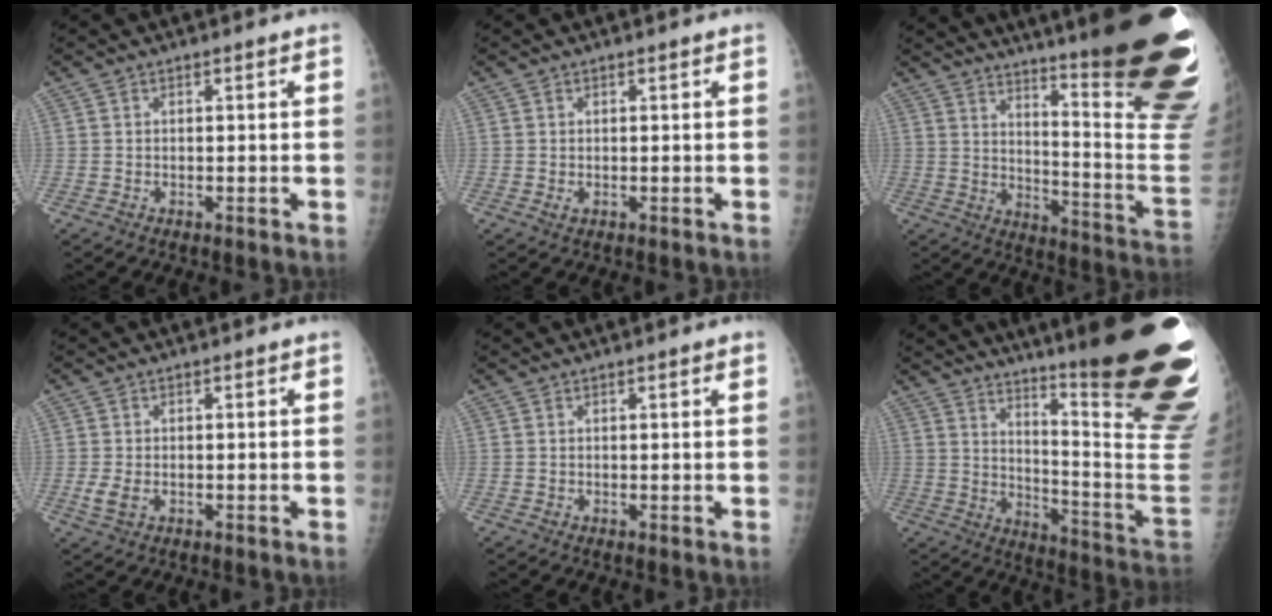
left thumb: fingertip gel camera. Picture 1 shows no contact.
{"total": 1.0, "force": [0.1, 0.6, 0.8], "torque": [-0.011, -0.001, 0.004]}
{"total": 32.7, "force": [20.6, 4.8, 24.9], "torque": [-0.223, -0.125, 0.277]}
{"total": 2.5, "force": [-0.2, 1.5, 2.0], "torque": [-0.049, -0.008, -0.002]}
{"total": 1.3, "force": [0.8, 0.2, 1.0], "torque": [-0.013, -0.002, 0.009]}
{"total": 33.9, "force": [20.1, 5.0, 26.9], "torque": [-0.249, -0.109, 0.282]}